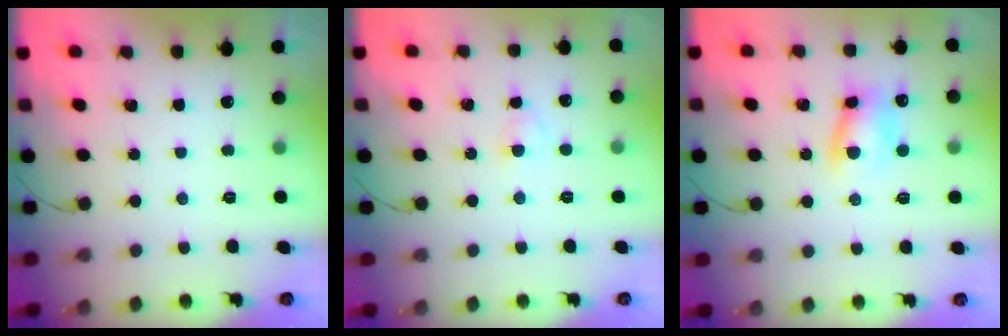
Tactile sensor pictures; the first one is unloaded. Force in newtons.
{"total": 2.6, "press": 2.4, "slide": 1.1}
{"total": 8.1, "press": 8.0, "slide": 1.3}